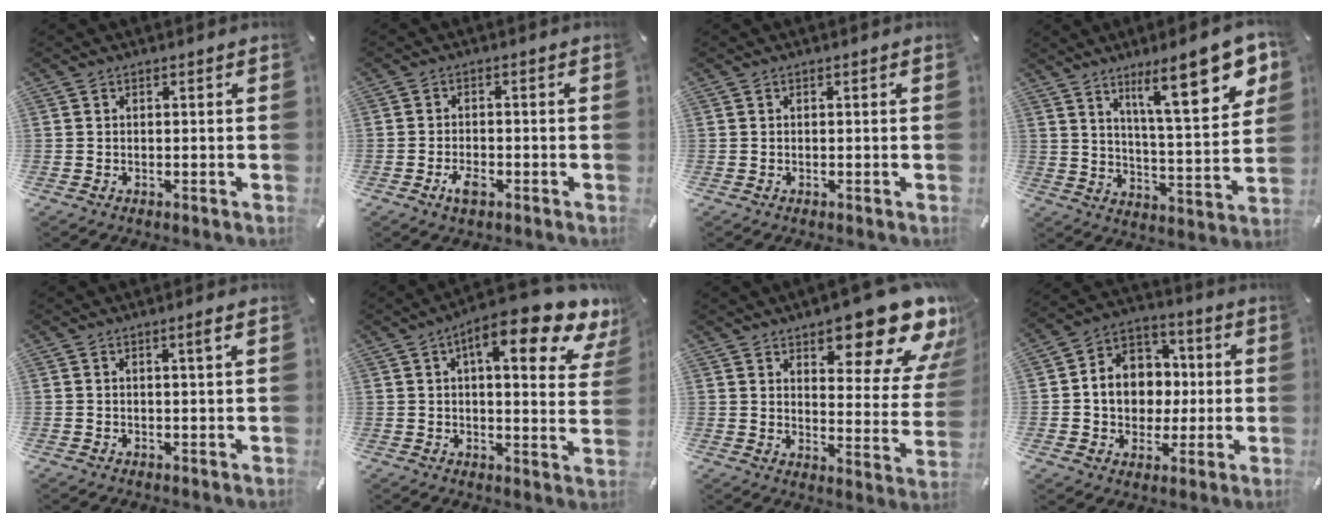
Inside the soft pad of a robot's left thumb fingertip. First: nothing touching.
{"total": 3.4, "force": [-1.8, 1.8, 2.3], "torque": [-0.050, 0.004, -0.035]}
{"total": 0.0}
{"total": 18.4, "force": [10.1, 5.3, 14.4], "torque": [-0.209, -0.049, 0.153]}
{"total": 1.9, "force": [0.8, -0.1, 1.7], "torque": [-0.034, 0.000, 0.012]}
{"total": 14.9, "force": [8.5, 4.3, 11.4], "torque": [-0.163, -0.044, 0.131]}
{"total": 18.2, "force": [12.5, 7.1, 11.1], "torque": [-0.134, -0.100, 0.204]}
{"total": 11.6, "force": [-0.9, 10.4, 5.0], "torque": [-0.097, 0.017, -0.011]}